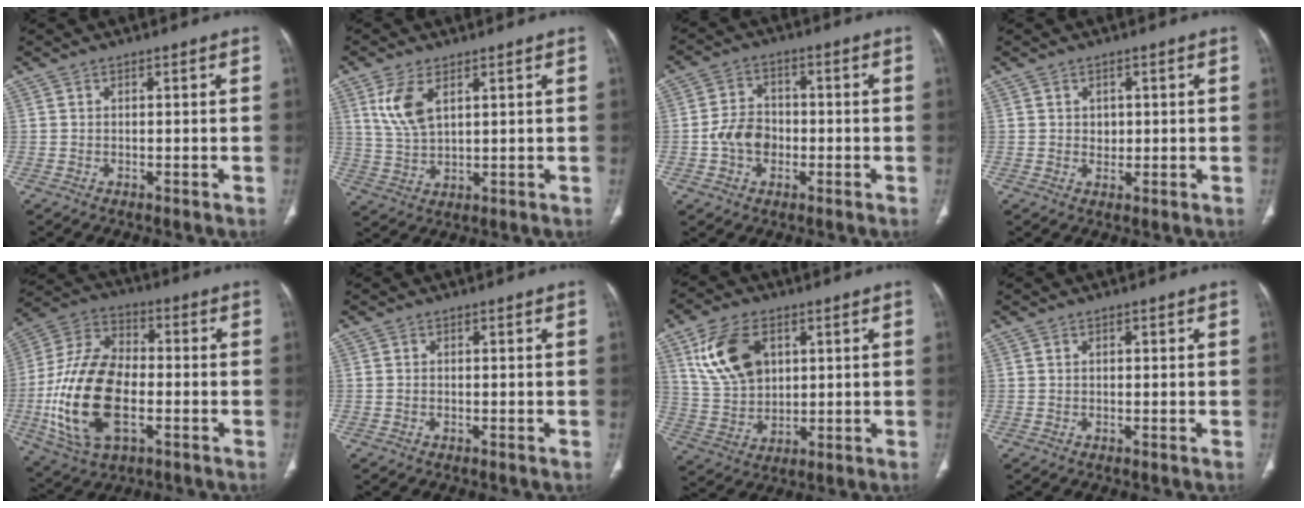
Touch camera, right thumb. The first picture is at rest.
{"total": 7.3, "force": [3.2, 3.4, 5.5], "torque": [-0.117, -0.009, 0.075]}
{"total": 7.0, "force": [-1.5, 5.5, 4.1], "torque": [-0.057, 0.022, -0.034]}
{"total": 1.8, "force": [0.4, 1.5, 0.9], "torque": [-0.005, -0.002, 0.009]}
{"total": 20.5, "force": [-4.2, 11.7, 16.3], "torque": [-0.322, 0.018, -0.071]}
{"total": 0.0}
{"total": 13.2, "force": [4.8, 8.8, 8.7], "torque": [-0.148, -0.012, 0.102]}
{"total": 0.6, "force": [0.2, 0.3, 0.4], "torque": [-0.007, 0.000, 0.003]}